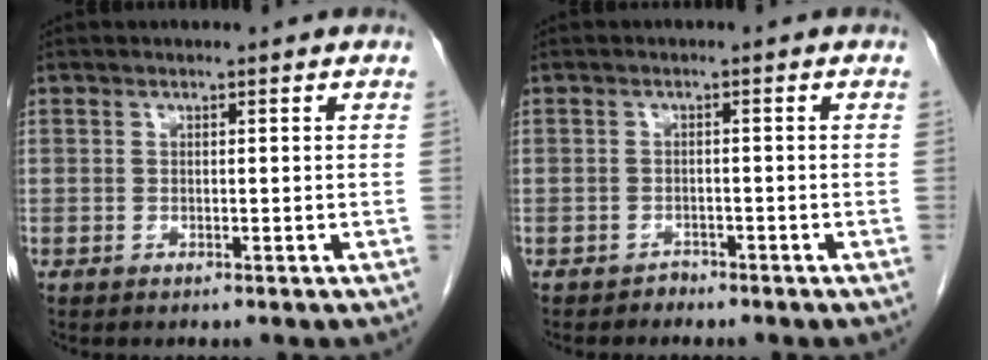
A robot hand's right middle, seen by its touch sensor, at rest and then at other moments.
{"total": 1.2, "force": [-1.0, 0.5, -0.1], "torque": [0.001, 0.002, -0.021]}